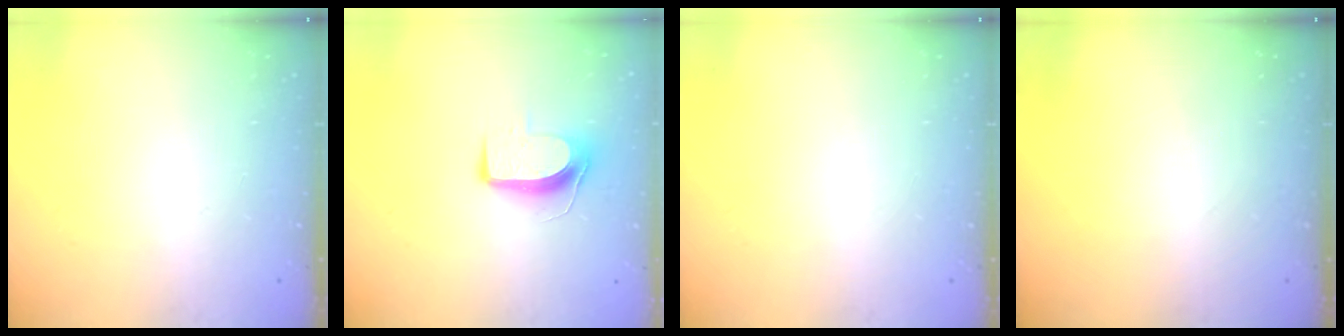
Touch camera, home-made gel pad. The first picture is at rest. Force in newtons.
{"total": 9.2, "press": 9.1, "slide": 0.9}
{"total": 0.0}
{"total": 0.0}